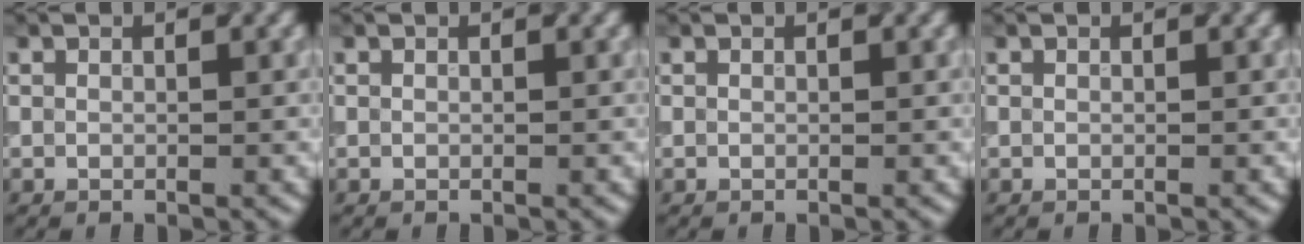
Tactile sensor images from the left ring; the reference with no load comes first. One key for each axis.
{"total": 0.0}
{"total": 0.0}
{"total": 0.0}